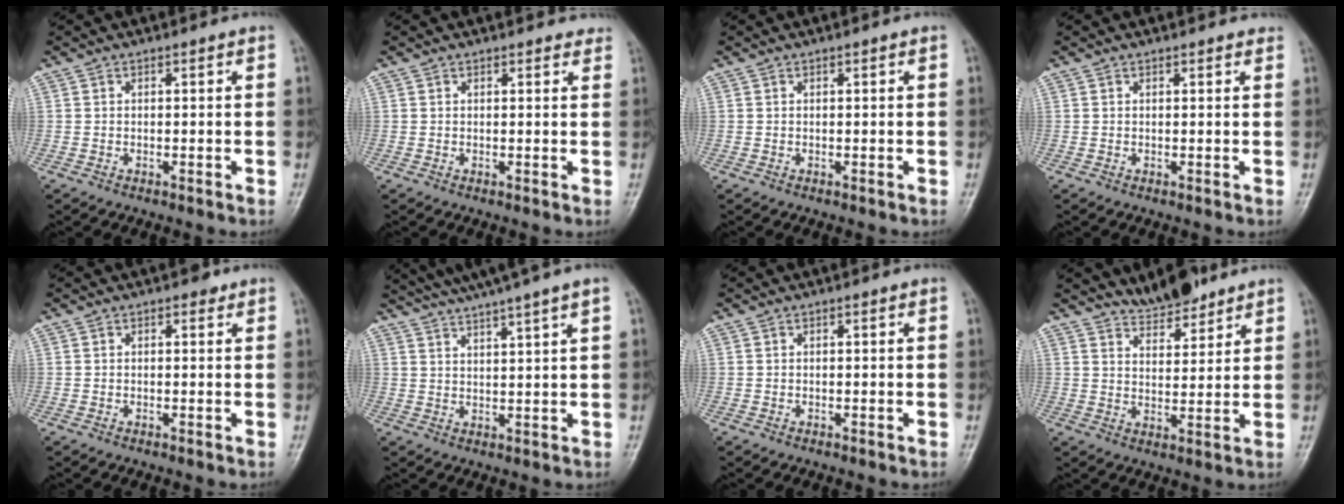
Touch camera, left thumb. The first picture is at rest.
{"total": 3.5, "force": [3.2, 1.2, 0.8], "torque": [0.014, -0.007, 0.028]}
{"total": 0.0}
{"total": 2.4, "force": [2.1, 0.7, 0.8], "torque": [0.005, 0.002, 0.019]}
{"total": 1.0, "force": [0.6, 0.7, 0.5], "torque": [0.002, -0.002, 0.003]}
{"total": 11.7, "force": [9.3, -0.4, 7.1], "torque": [-0.112, -0.008, 0.139]}
{"total": 0.0}
{"total": 6.6, "force": [5.9, 2.1, 2.1], "torque": [-0.016, -0.041, 0.106]}